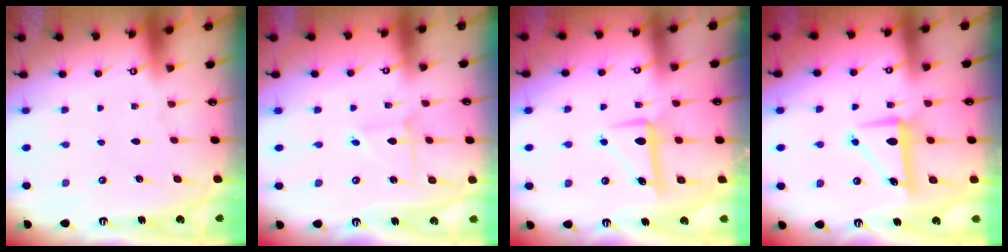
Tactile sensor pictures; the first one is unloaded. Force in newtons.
{"total": 2.3, "press": 2.3, "slide": 0.2}
{"total": 8.1, "press": 8.1, "slide": 0.7}
{"total": 7.9, "press": 7.9, "slide": 0.9}